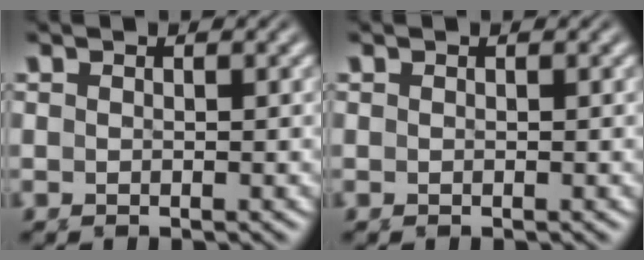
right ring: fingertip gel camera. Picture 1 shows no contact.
{"total": 1.4, "force": [-0.3, -1.3, -0.4], "torque": [0.016, -0.012, 0.005]}